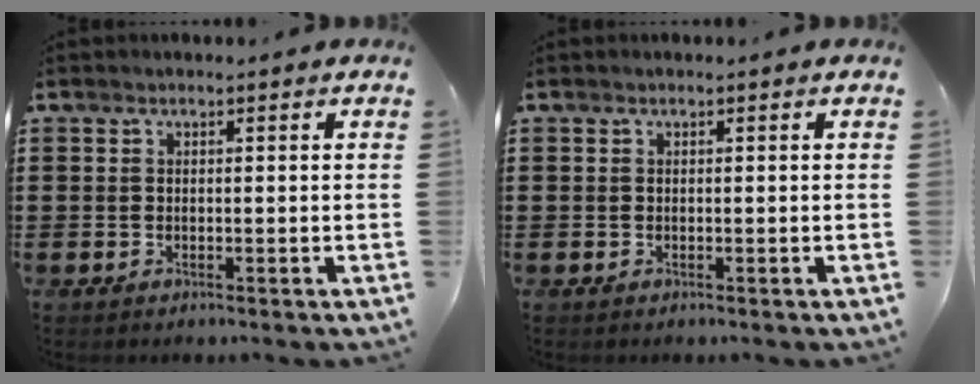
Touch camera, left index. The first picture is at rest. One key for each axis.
{"total": 0.0}